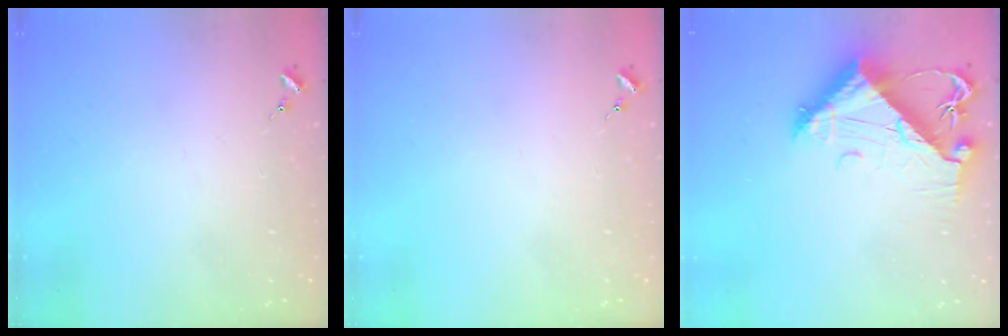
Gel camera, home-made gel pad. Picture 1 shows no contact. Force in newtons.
{"total": 0.0}
{"total": 9.1, "press": 9.1, "slide": 1.1}